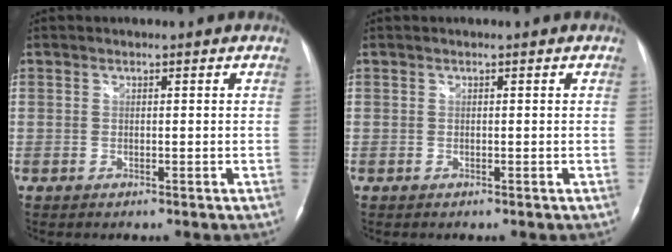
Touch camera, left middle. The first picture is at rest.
{"total": 0.0}